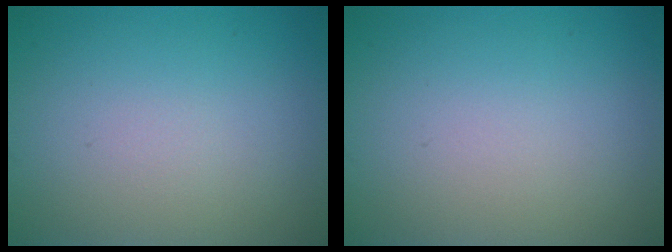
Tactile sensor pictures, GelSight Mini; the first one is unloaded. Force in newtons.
{"total": 0.0}